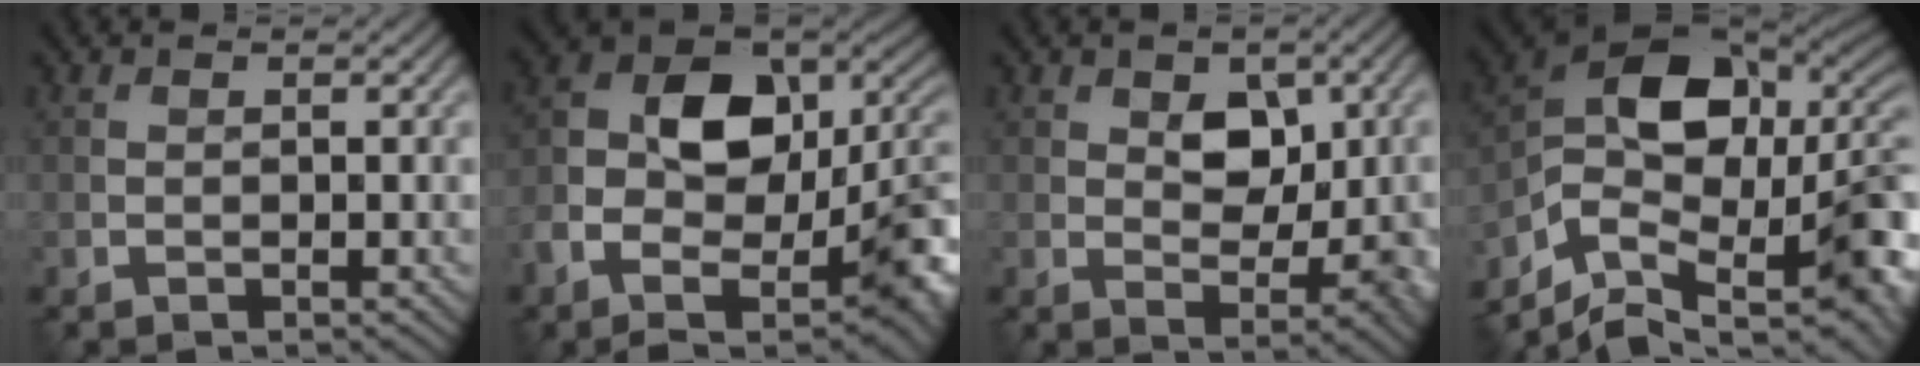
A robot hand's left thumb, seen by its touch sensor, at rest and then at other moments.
{"total": 15.9, "force": [-2.7, 10.0, 12.1], "torque": [-0.202, -0.005, -0.047]}
{"total": 6.5, "force": [1.4, 3.8, 5.0], "torque": [-0.067, -0.003, 0.024]}
{"total": 15.1, "force": [-2.2, 9.9, 11.2], "torque": [-0.215, -0.014, -0.027]}